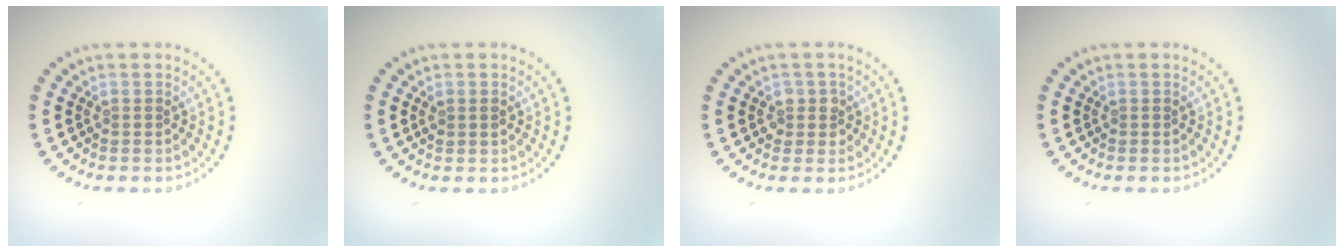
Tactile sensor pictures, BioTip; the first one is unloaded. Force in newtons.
{"total": 0.9, "press": 0.9, "slide": 0.1}
{"total": 1.5, "press": 1.4, "slide": 0.5}
{"total": 0.0}